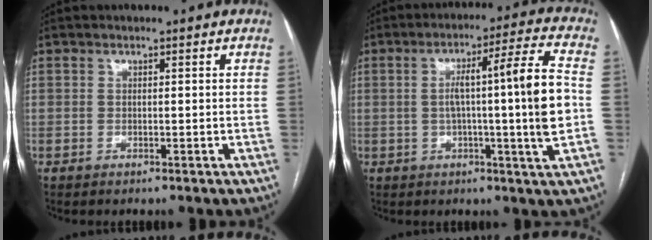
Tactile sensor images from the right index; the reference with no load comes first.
{"total": 13.8, "force": [-0.6, -1.3, 13.8], "torque": [-0.221, 0.008, -0.015]}